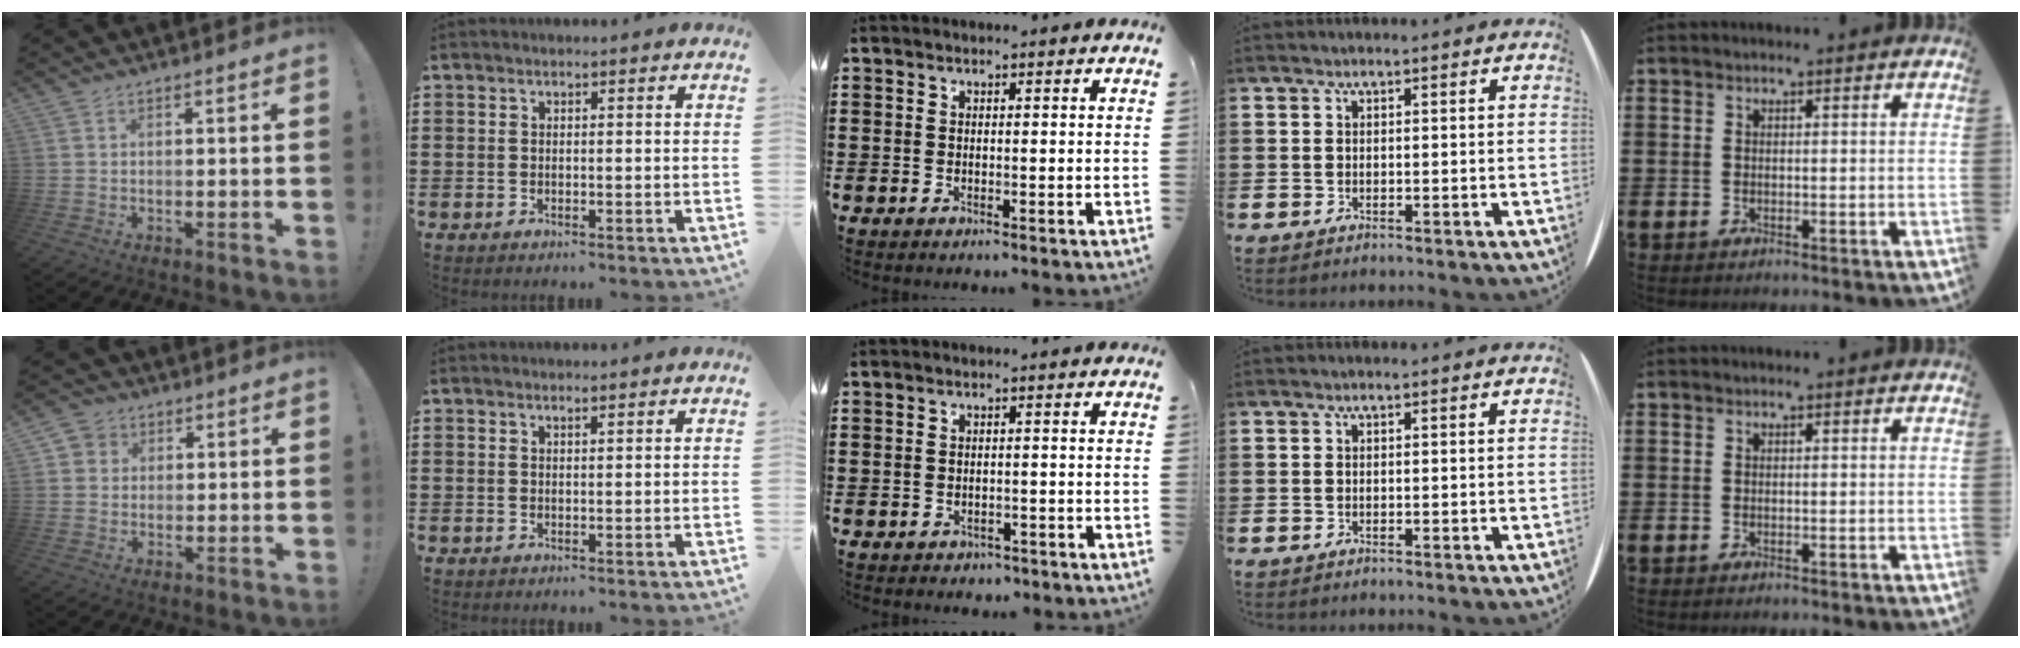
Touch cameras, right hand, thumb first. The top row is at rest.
{"thumb": {"total": 3.8, "force": [1.0, 3.6, 0.8], "torque": [-0.011, 0.001, 0.018]}, "index": {"total": 0.6, "force": [0.4, 0.1, 0.3], "torque": [-0.007, 0.000, 0.009]}, "middle": {"total": 1.1, "force": [-1.0, 0.4, -0.1], "torque": [-0.003, -0.002, -0.023]}}